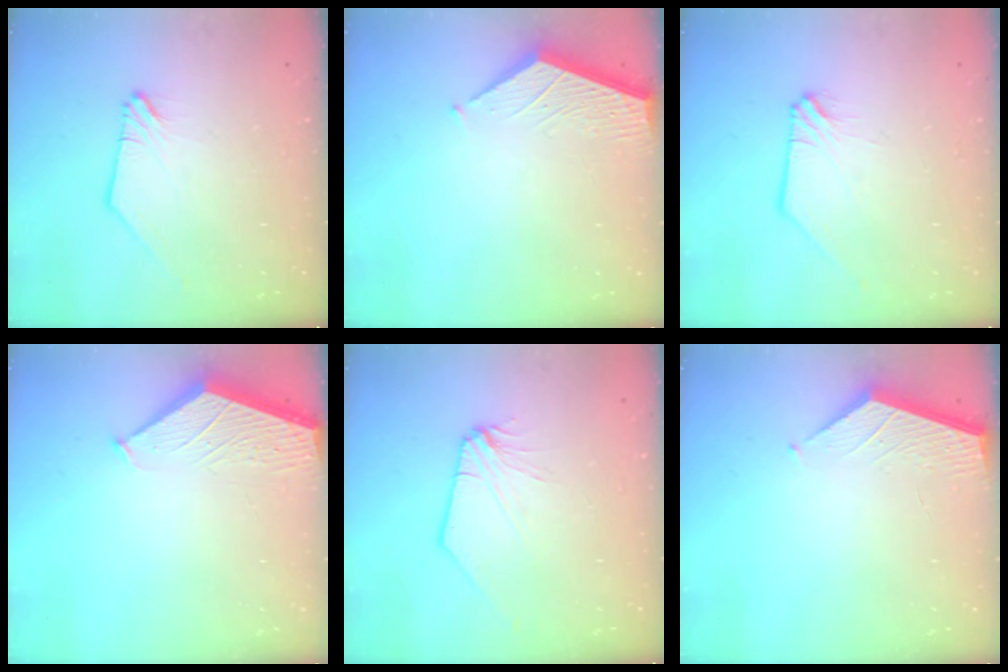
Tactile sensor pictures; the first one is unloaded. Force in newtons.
{"total": 3.3, "press": 3.3, "slide": 0.4}
{"total": 0.5, "press": 0.5, "slide": 0.2}
{"total": 1.8, "press": 1.8, "slide": 0.2}
{"total": 0.0}
{"total": 2.4, "press": 2.4, "slide": 0.2}